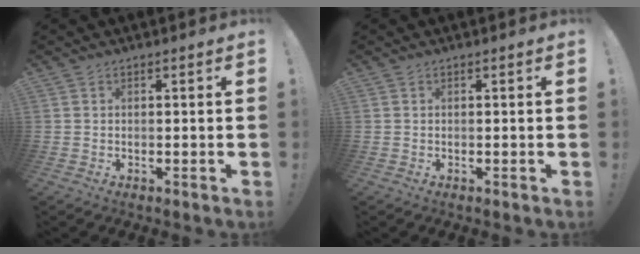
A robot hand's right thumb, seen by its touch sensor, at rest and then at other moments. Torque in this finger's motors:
{"motor_torque": [0.16, -0.01, 0.12, -0.08, -0.02]}